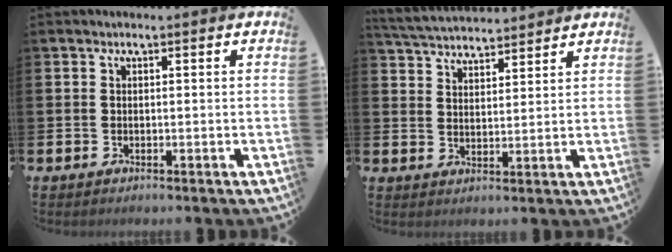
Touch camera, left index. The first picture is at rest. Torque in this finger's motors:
{"motor_torque": [0.00, -0.51, 0.44, 0.12]}